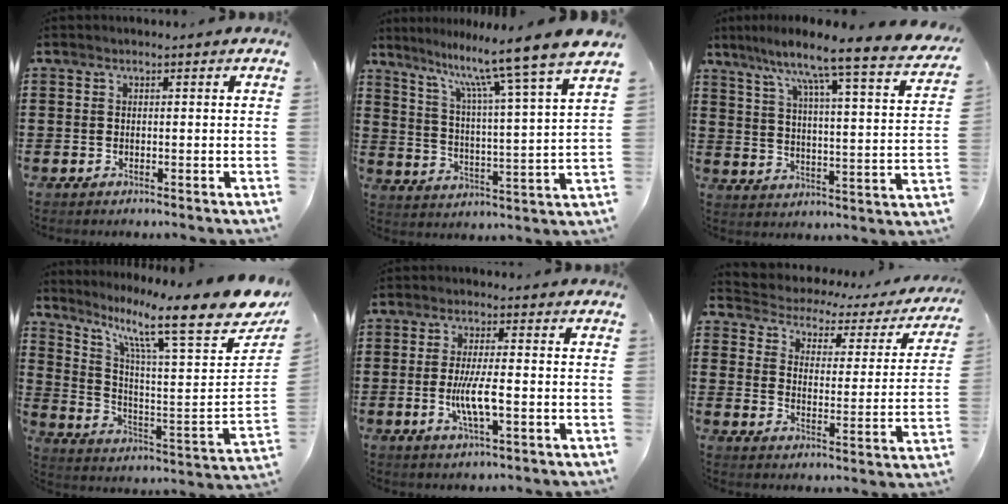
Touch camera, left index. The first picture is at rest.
{"total": 10.6, "force": [9.2, -1.9, 4.9], "torque": [-0.115, -0.071, 0.142]}
{"total": 7.4, "force": [6.4, -1.2, 3.6], "torque": [-0.084, -0.064, 0.091]}
{"total": 13.2, "force": [9.4, 1.5, 9.2], "torque": [-0.179, -0.074, 0.141]}
{"total": 5.8, "force": [-1.1, 1.1, 5.6], "torque": [-0.115, -0.006, -0.027]}
{"total": 2.1, "force": [1.9, 0.8, 0.1], "torque": [-0.020, -0.021, 0.020]}